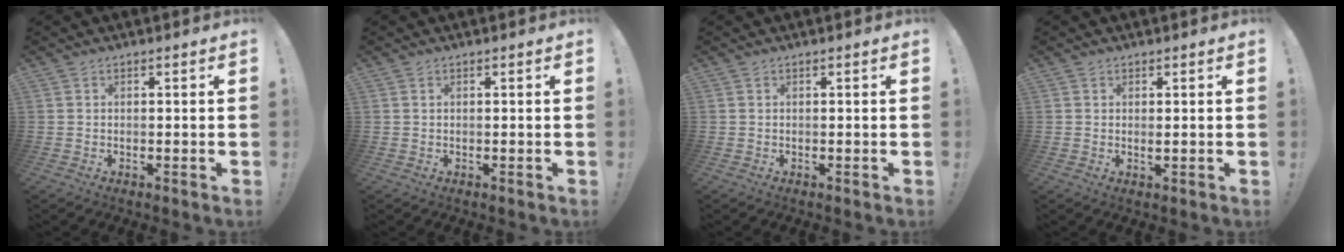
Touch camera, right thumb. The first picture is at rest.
{"total": 0.0}
{"total": 0.0}
{"total": 1.0, "force": [0.6, 0.4, 0.7], "torque": [-0.002, -0.006, 0.008]}